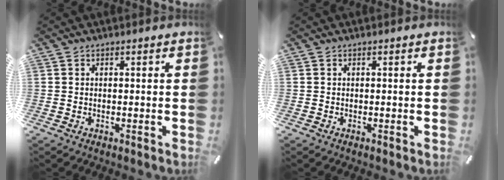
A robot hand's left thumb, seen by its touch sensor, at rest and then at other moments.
{"total": 0.0}